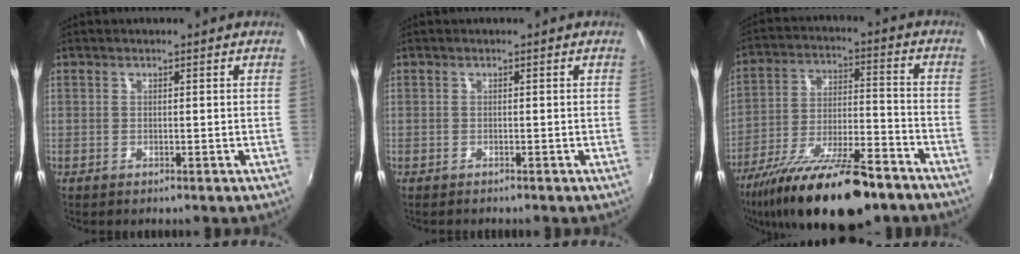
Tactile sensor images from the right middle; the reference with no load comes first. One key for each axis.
{"total": 0.6, "fx": -0.6, "fy": -0.1, "fz": 0.2, "tx": -0.003, "ty": -0.003, "tz": -0.010}
{"total": 22.6, "fx": -16.4, "fy": 6.1, "fz": 14.4, "tx": -0.265, "ty": -0.045, "tz": -0.263}